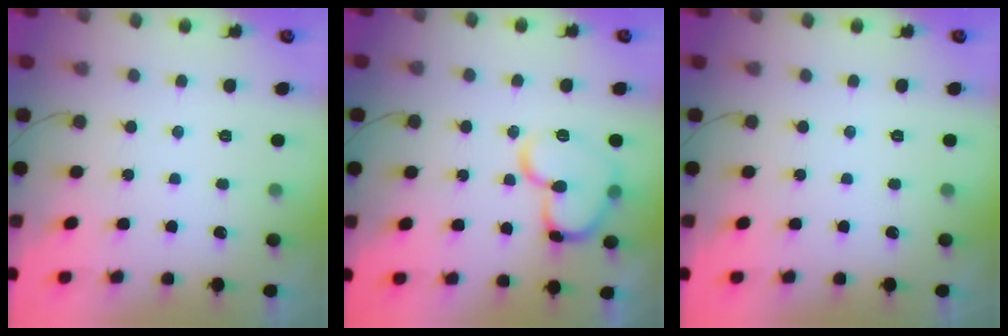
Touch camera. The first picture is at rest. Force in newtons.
{"total": 15.2, "press": 15.0, "slide": 2.1}
{"total": 0.0}